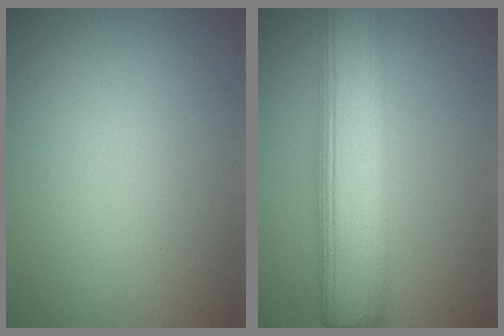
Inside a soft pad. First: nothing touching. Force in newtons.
{"total": 9.4, "press": 9.4, "slide": 0.3}